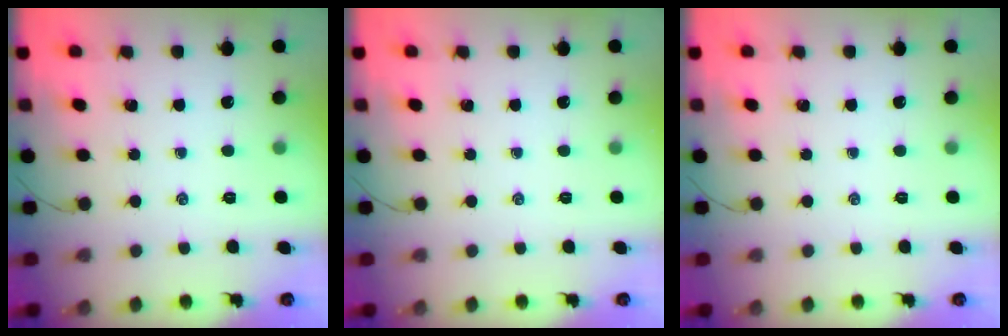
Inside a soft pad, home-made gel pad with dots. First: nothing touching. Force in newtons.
{"total": 0.0}
{"total": 0.0}